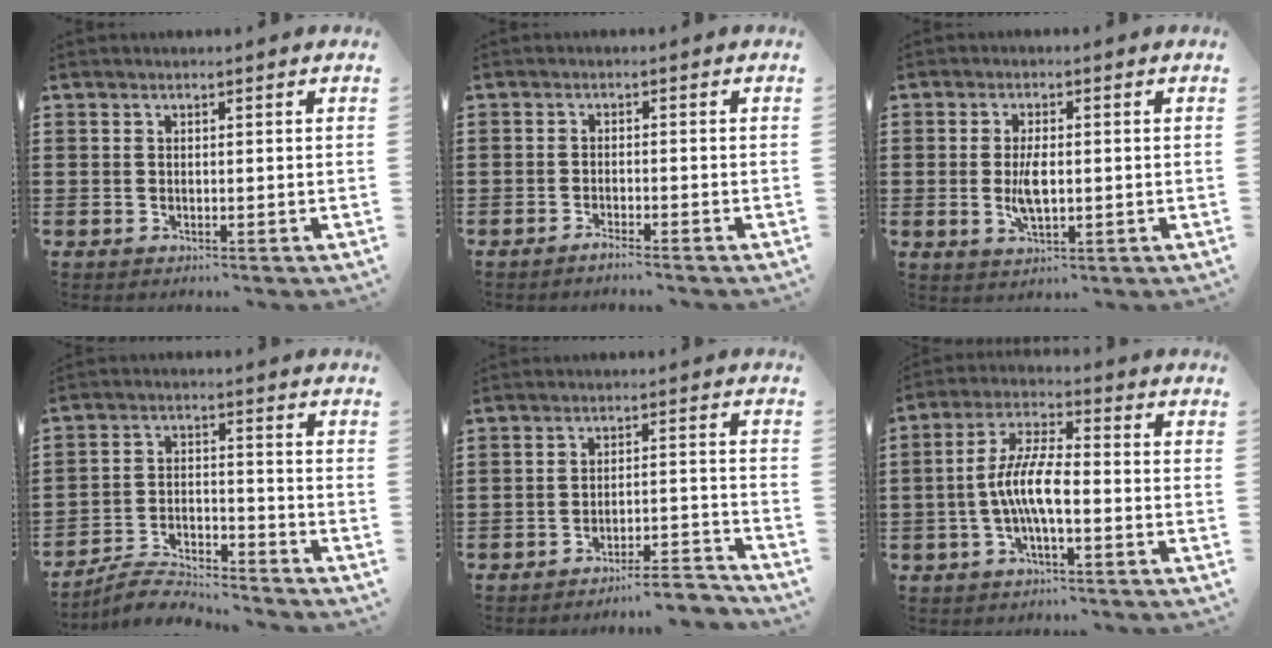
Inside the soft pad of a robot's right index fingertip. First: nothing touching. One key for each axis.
{"total": 1.6, "fx": -1.5, "fy": -0.2, "fz": 0.5, "tx": -0.009, "ty": 0.000, "tz": -0.028}
{"total": 4.6, "fx": -0.3, "fy": 1.9, "fz": 4.2, "tx": -0.092, "ty": -0.003, "tz": -0.010}
{"total": 5.3, "fx": -5.3, "fy": 0.4, "fz": 0.9, "tx": -0.030, "ty": 0.005, "tz": -0.108}
{"total": 4.8, "fx": -4.6, "fy": -0.1, "fz": 1.4, "tx": -0.026, "ty": -0.006, "tz": -0.094}
{"total": 8.0, "fx": -1.9, "fy": 2.3, "fz": 7.4, "tx": -0.161, "ty": -0.005, "tz": -0.042}